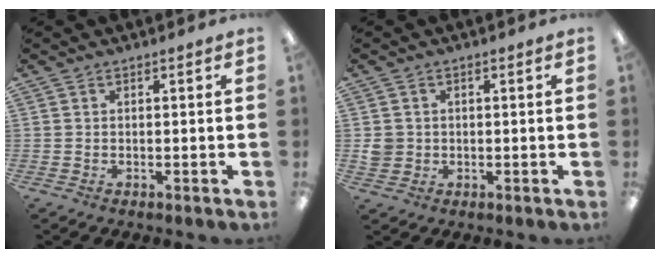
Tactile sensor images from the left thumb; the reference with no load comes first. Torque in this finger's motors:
{"motor_torque": [-0.05, 0.06, 0.03, -0.02, 0.00]}